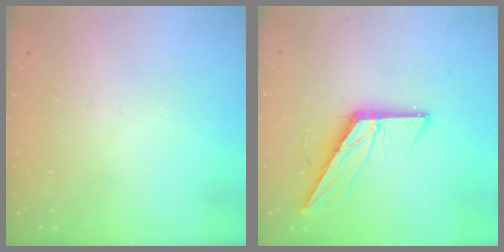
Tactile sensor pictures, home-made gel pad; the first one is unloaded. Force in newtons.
{"total": 13.9, "press": 13.9, "slide": 0.5}